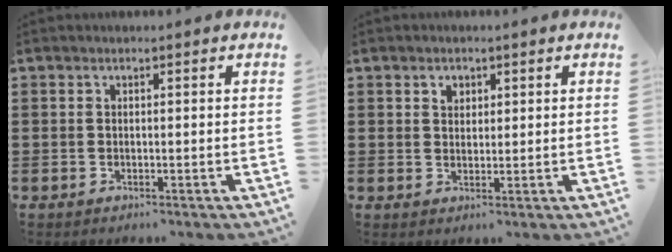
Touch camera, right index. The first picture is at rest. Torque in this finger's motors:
{"motor_torque": [0.02, -0.01, 0.02, 0.03]}